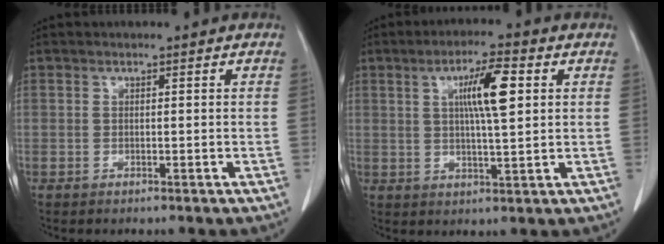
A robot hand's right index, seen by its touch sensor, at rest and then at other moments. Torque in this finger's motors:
{"motor_torque": [0.68, 0.25, 0.23, 0.13]}